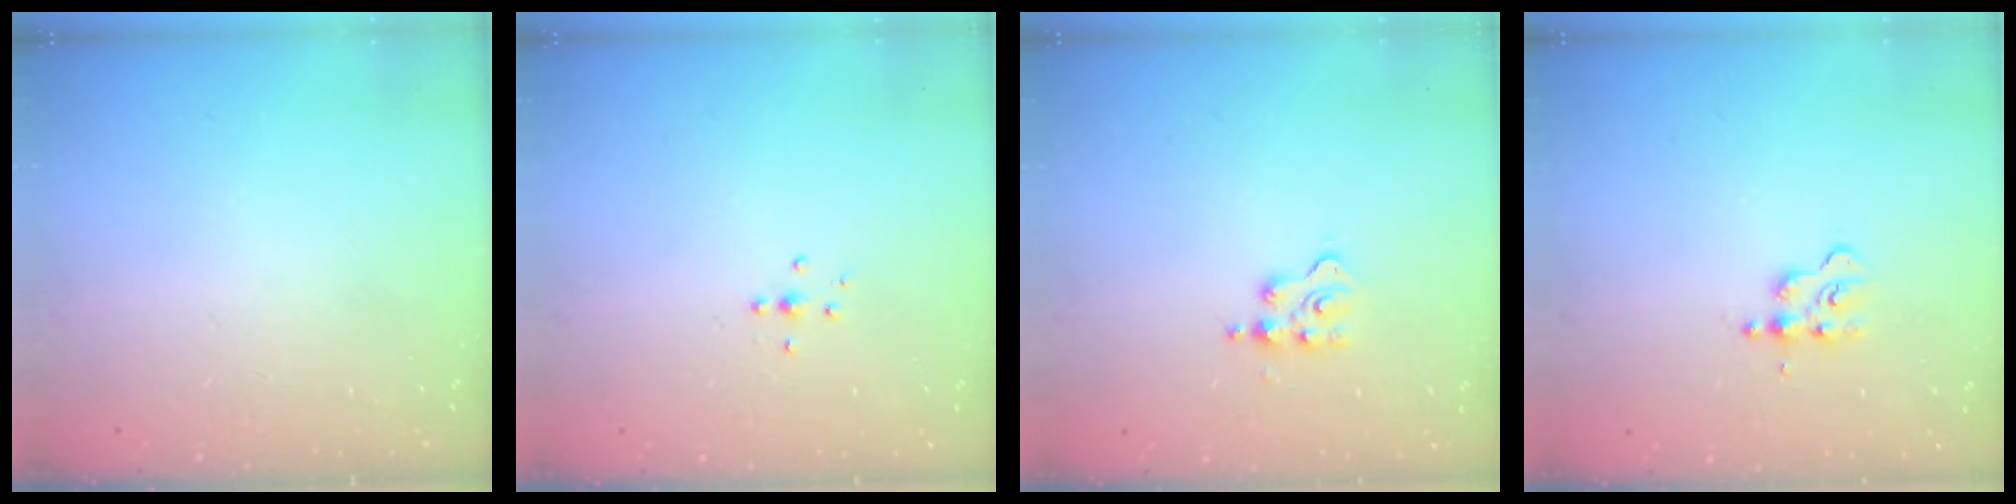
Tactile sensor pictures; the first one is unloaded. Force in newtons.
{"total": 4.2, "press": 4.1, "slide": 0.8}
{"total": 3.8, "press": 3.7, "slide": 0.6}
{"total": 2.8, "press": 2.8, "slide": 0.3}